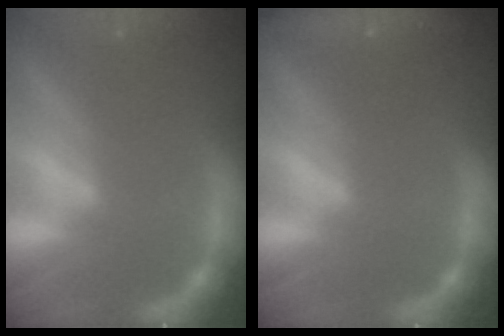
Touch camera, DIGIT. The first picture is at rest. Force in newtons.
{"total": 4.0}